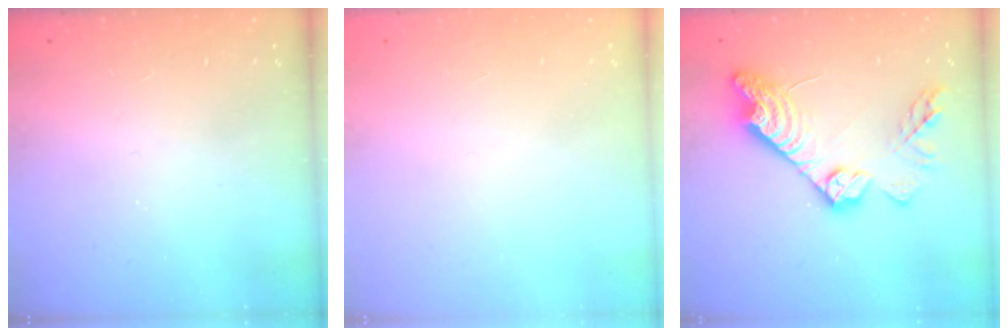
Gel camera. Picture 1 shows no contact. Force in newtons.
{"total": 0.0}
{"total": 18.6, "press": 18.6, "slide": 1.5}